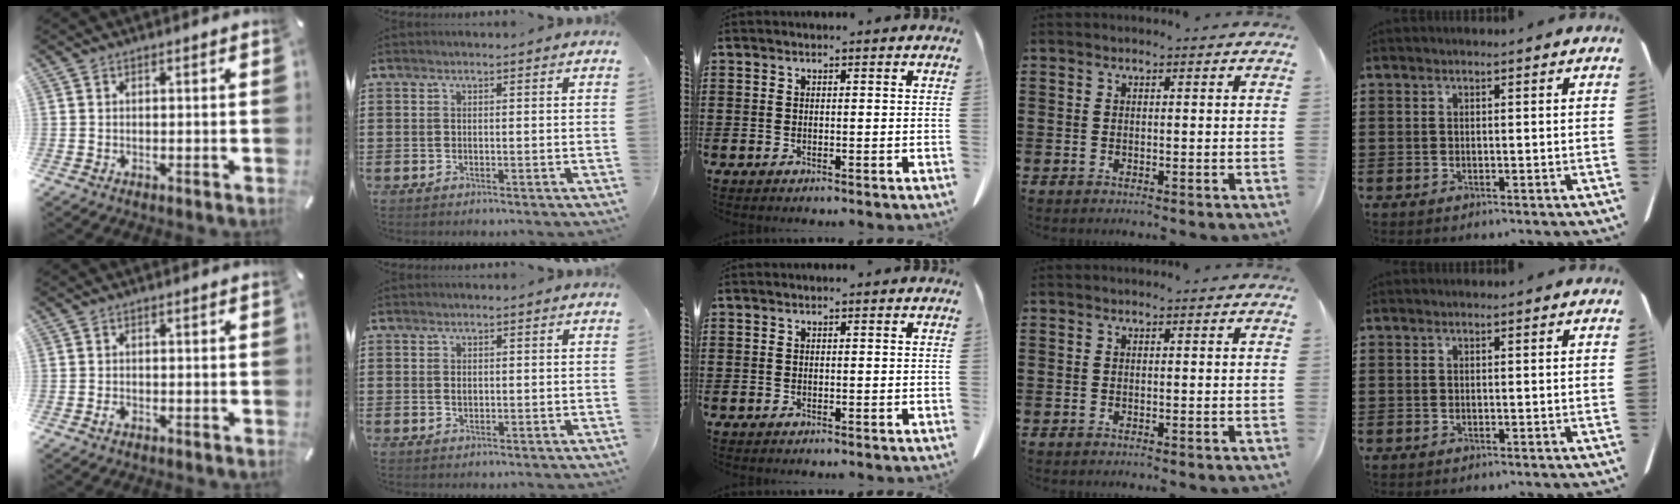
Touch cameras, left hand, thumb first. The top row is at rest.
{"thumb": {"total": 1.3, "force": [-0.7, 0.7, 0.8], "torque": [-0.016, 0.003, -0.014]}, "index": {"total": 0.9, "force": [0.2, 0.5, 0.7], "torque": [-0.016, 0.002, 0.004]}}